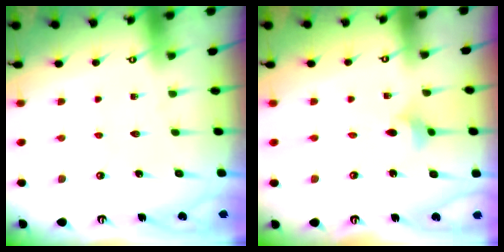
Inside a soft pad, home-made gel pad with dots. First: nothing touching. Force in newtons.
{"total": 3.2, "press": 3.1, "slide": 0.6}